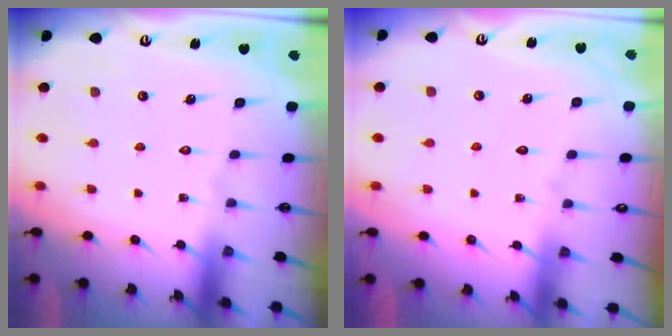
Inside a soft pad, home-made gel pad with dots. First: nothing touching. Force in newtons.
{"total": 2.6, "press": 2.6, "slide": 0.2}